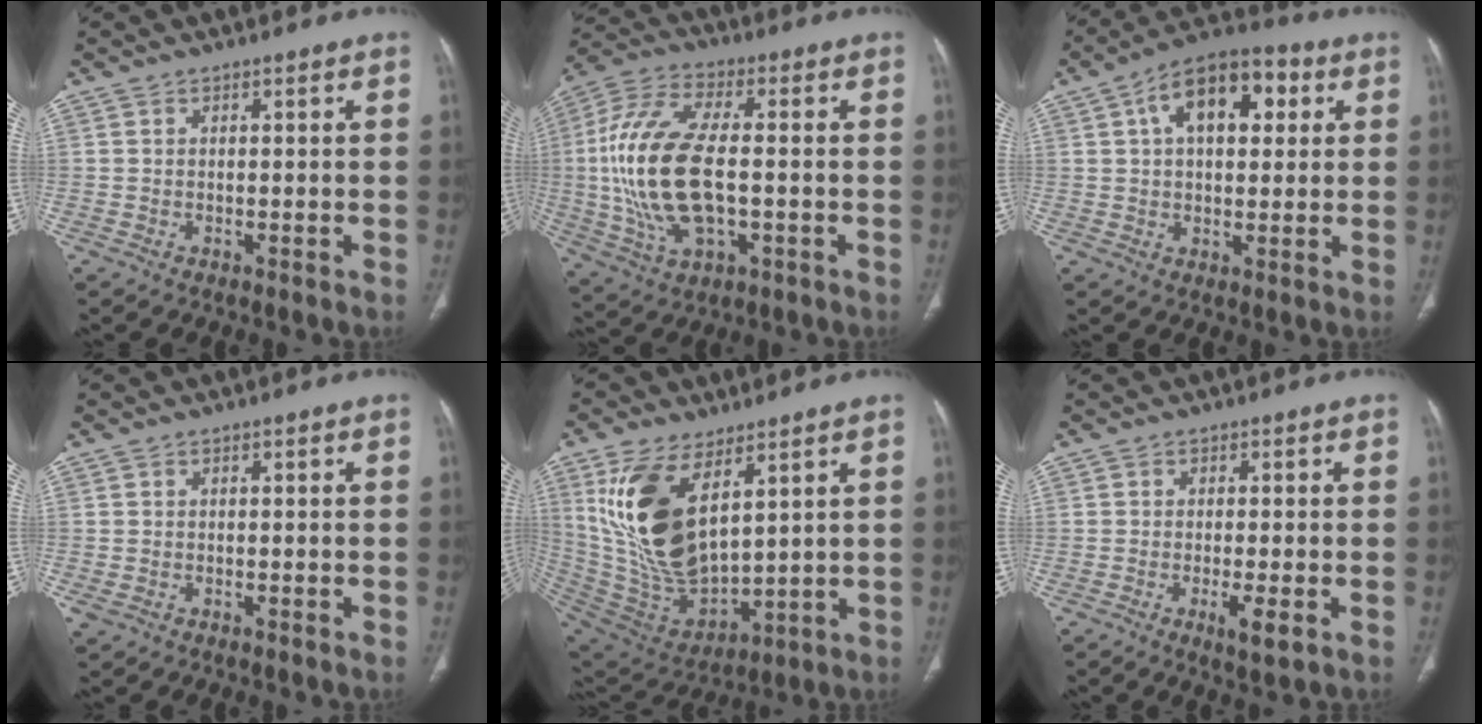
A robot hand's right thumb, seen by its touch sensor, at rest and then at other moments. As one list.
[{"total": 20.5, "force": [-1.0, 10.0, 17.9], "torque": [-0.383, 0.011, -0.014]}, {"total": 14.3, "force": [4.5, 8.0, 10.9], "torque": [-0.147, 0.020, 0.065]}, {"total": 1.3, "force": [-0.5, 0.9, 0.8], "torque": [-0.022, -0.002, -0.006]}, {"total": 19.8, "force": [7.4, 9.9, 15.4], "torque": [-0.286, -0.033, 0.162]}, {"total": 4.0, "force": [-1.4, 0.8, 3.6], "torque": [-0.066, -0.009, -0.024]}]